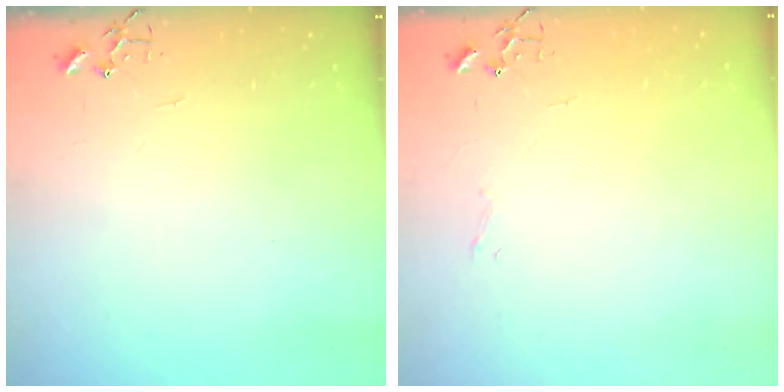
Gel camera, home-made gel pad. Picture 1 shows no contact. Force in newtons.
{"total": 3.4, "press": 3.4, "slide": 0.3}